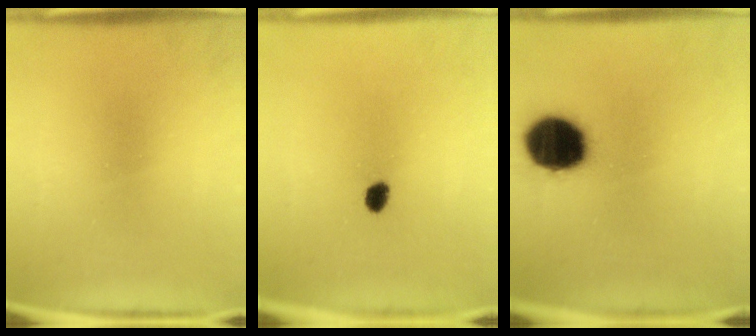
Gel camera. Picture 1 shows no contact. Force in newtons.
{"total": 2.3}
{"total": 17.9}